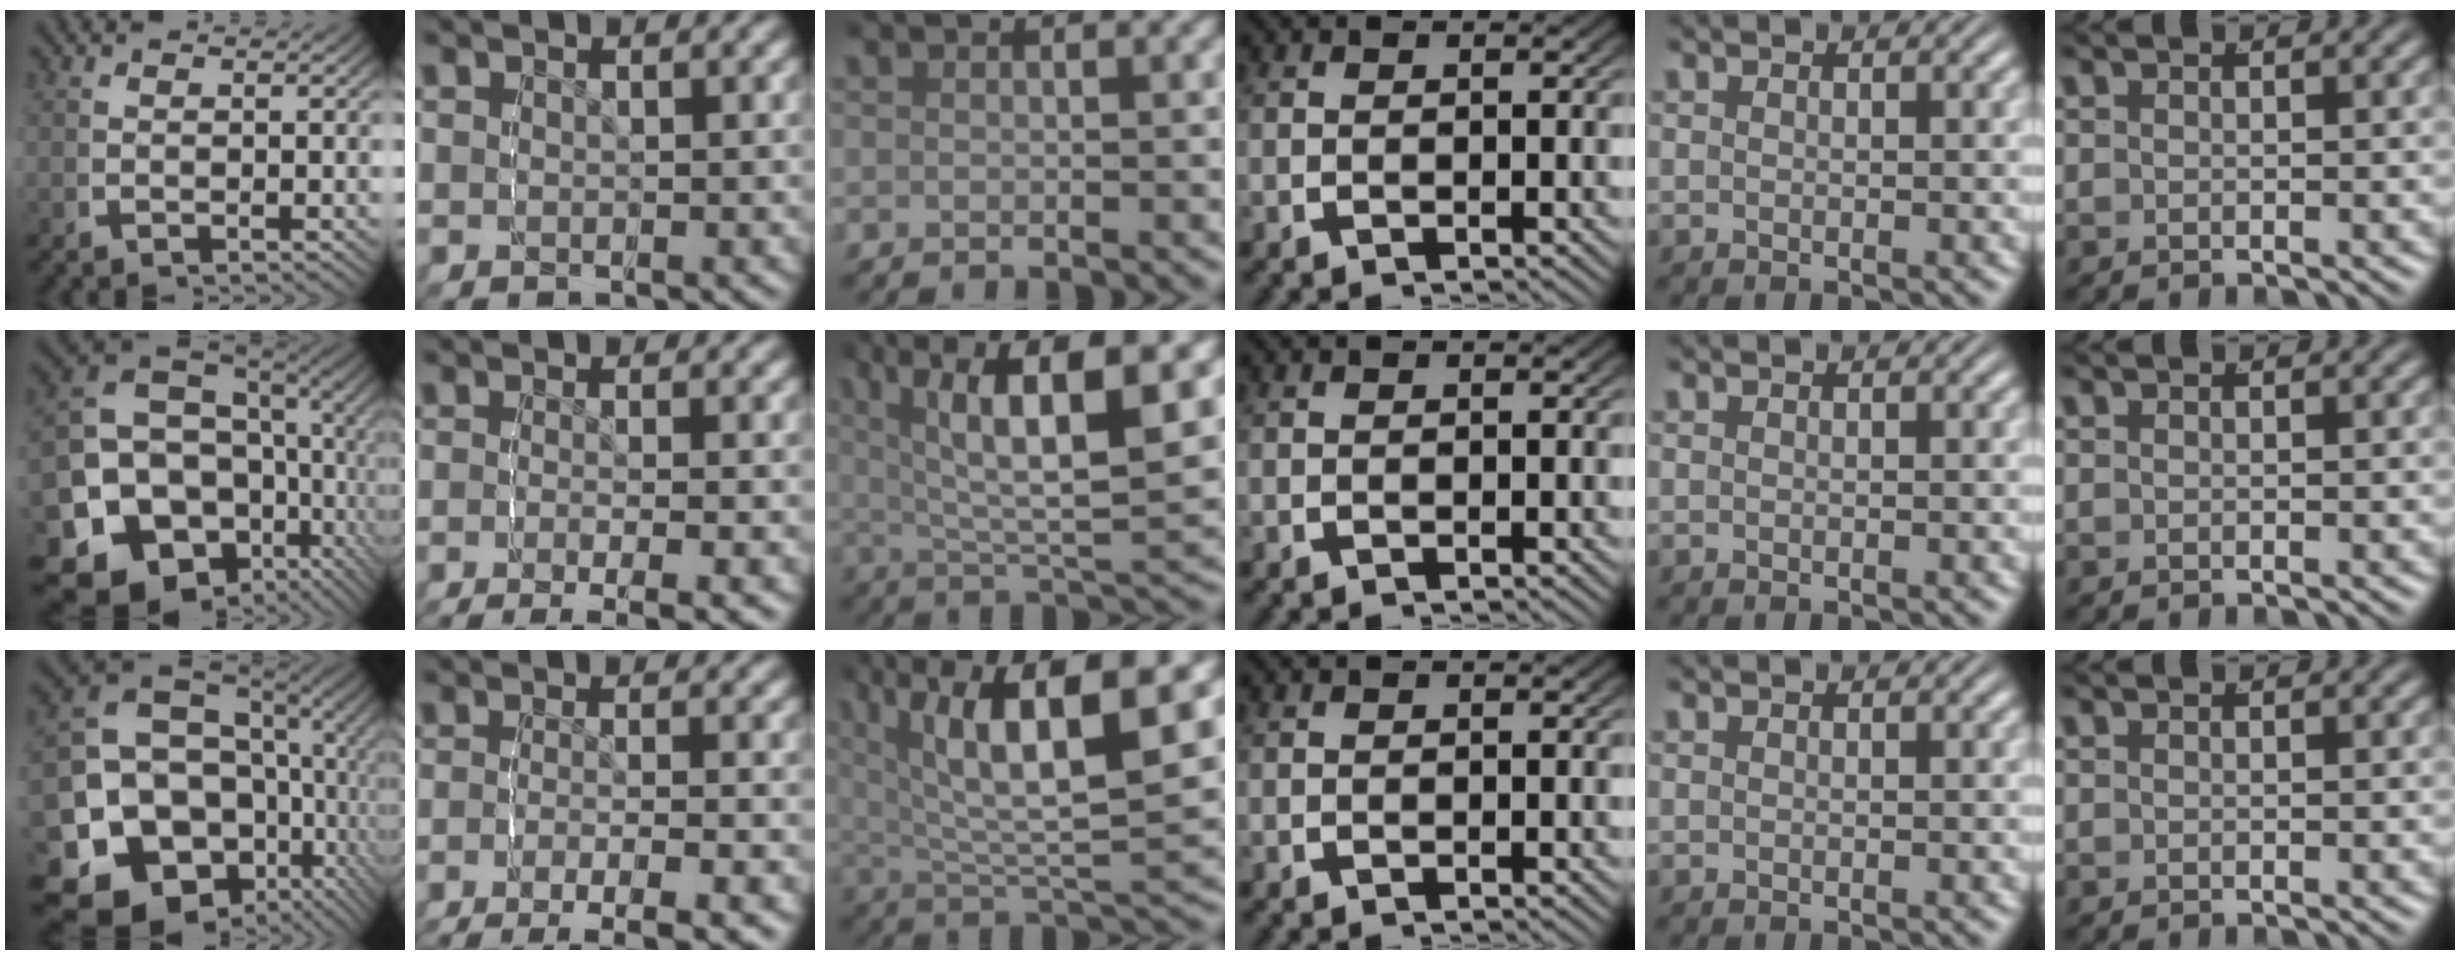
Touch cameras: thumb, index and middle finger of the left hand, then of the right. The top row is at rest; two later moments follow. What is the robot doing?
{"motion": "grasp_and_lifting", "object": "sponge"}